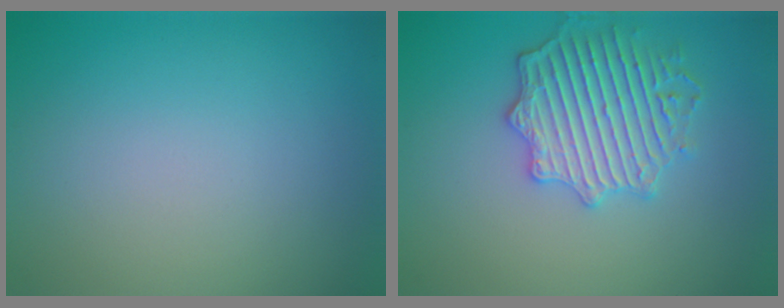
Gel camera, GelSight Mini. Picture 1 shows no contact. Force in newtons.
{"total": 4.6, "press": 4.4, "slide": 1.3}